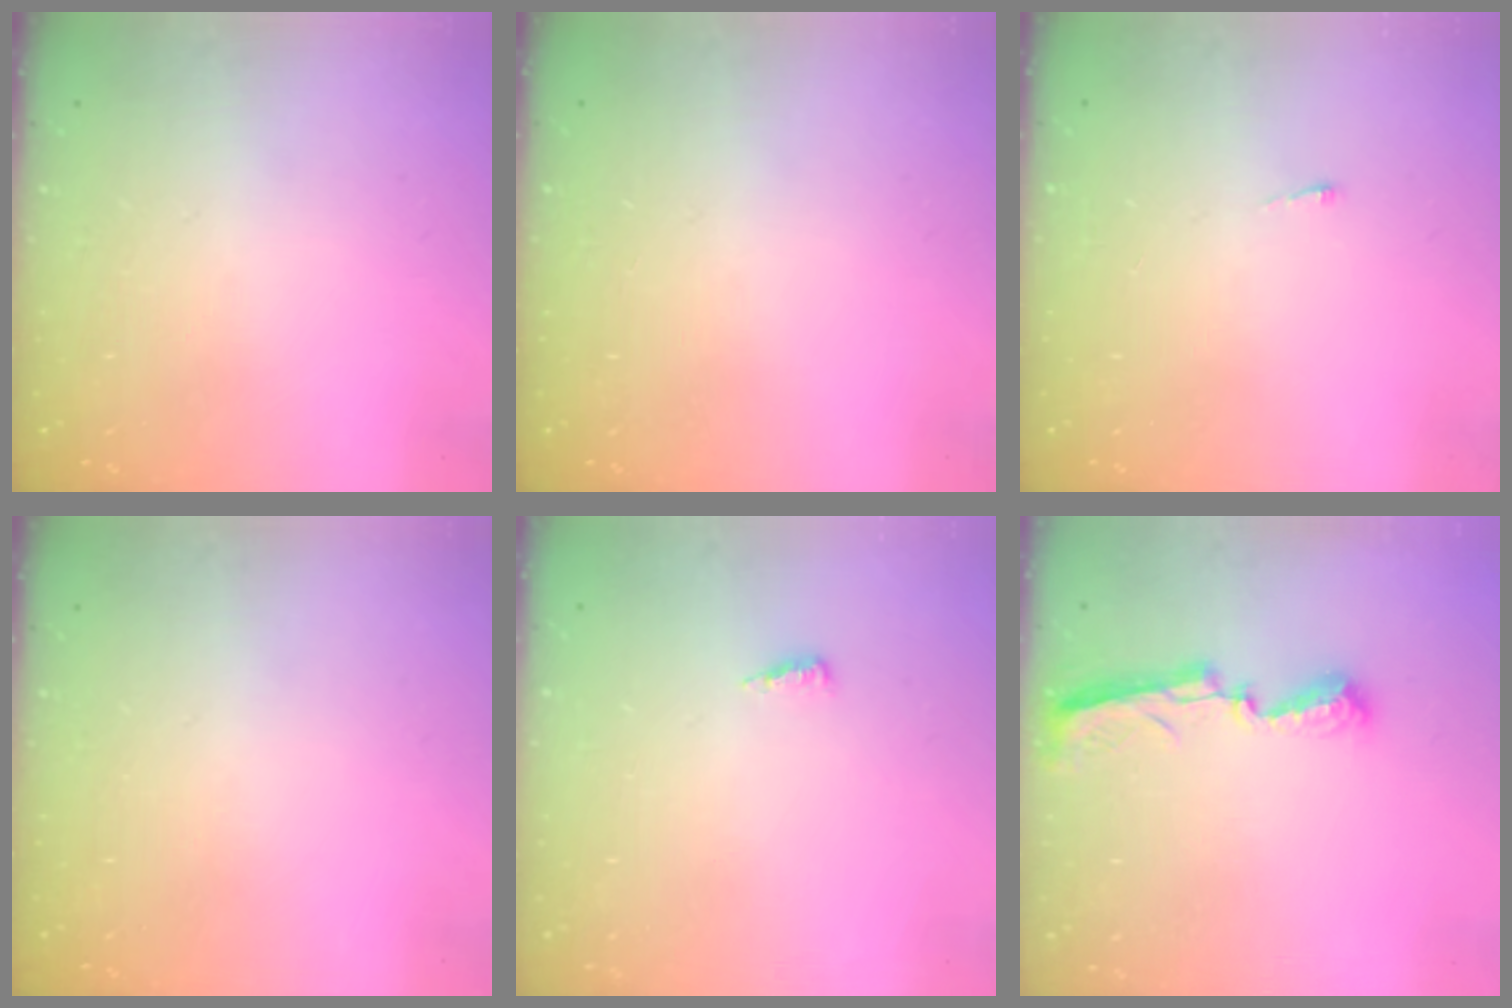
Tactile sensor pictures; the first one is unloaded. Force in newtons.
{"total": 0.0}
{"total": 2.7, "press": 2.7, "slide": 0.4}
{"total": 0.0}
{"total": 4.2, "press": 4.2, "slide": 0.6}
{"total": 8.9, "press": 8.9, "slide": 0.2}